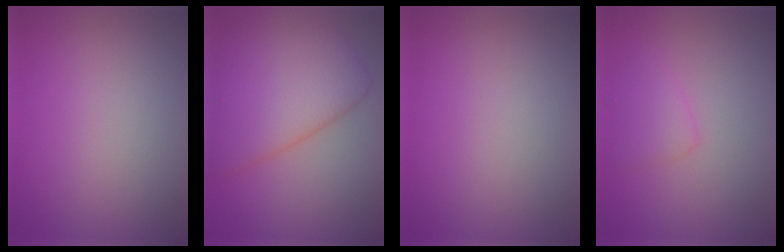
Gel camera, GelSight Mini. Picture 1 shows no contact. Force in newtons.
{"total": 7.5, "press": 7.5, "slide": 0.3}
{"total": 0.0}
{"total": 1.8, "press": 1.8, "slide": 0.1}